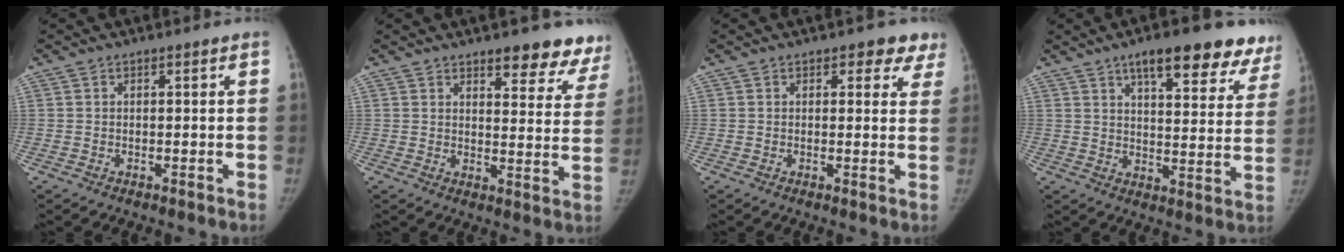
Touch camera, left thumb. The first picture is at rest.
{"total": 12.1, "force": [9.7, 4.3, 5.9], "torque": [-0.013, -0.055, 0.102]}
{"total": 5.0, "force": [3.3, 2.9, 2.4], "torque": [0.019, -0.011, 0.027]}
{"total": 18.8, "force": [12.8, 6.4, 12.2], "torque": [-0.107, -0.043, 0.161]}